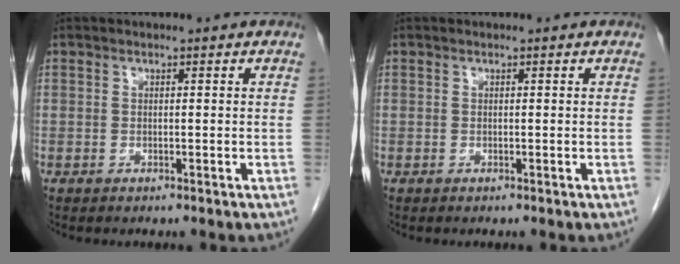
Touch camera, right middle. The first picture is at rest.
{"total": 0.0}